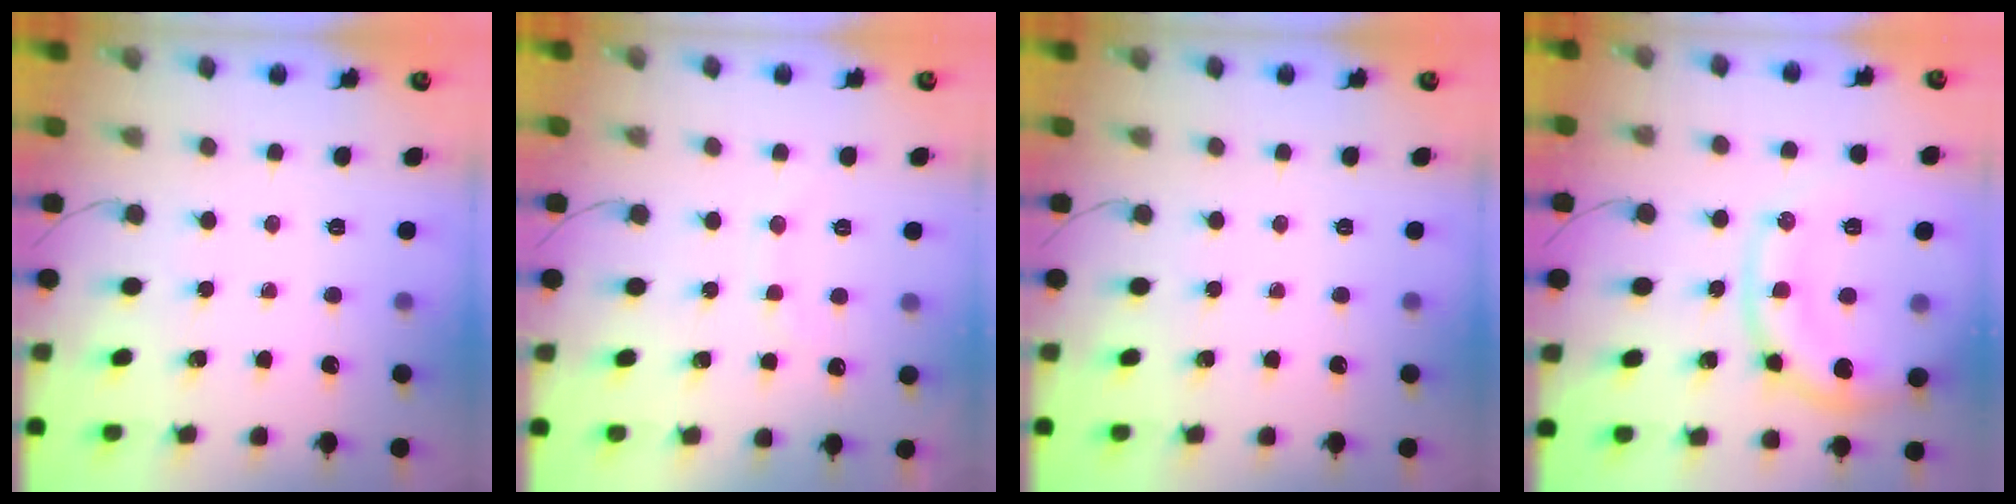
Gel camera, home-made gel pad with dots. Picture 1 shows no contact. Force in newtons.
{"total": 7.2, "press": 7.1, "slide": 1.3}
{"total": 0.0}
{"total": 13.6, "press": 13.6, "slide": 0.6}